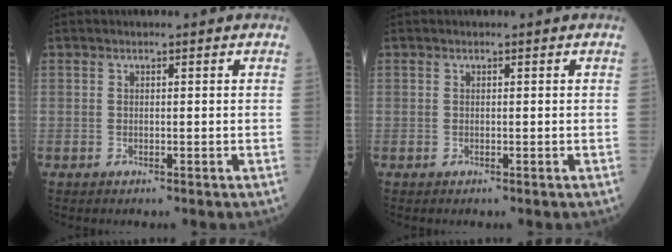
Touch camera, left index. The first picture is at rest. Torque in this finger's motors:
{"motor_torque": [0.08, 0.08, 0.00, 0.00]}